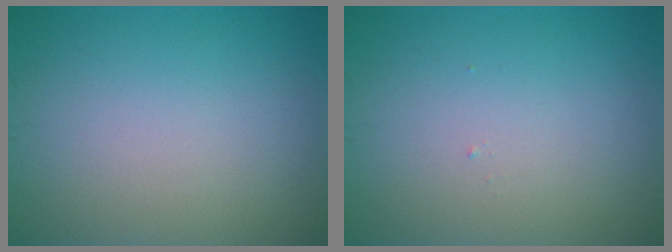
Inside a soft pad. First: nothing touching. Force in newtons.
{"total": 0.0}